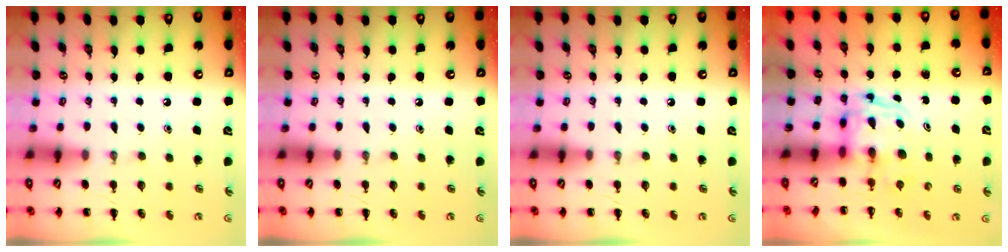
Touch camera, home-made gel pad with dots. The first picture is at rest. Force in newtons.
{"total": 0.0}
{"total": 0.0}
{"total": 2.8, "press": 2.8, "slide": 0.2}